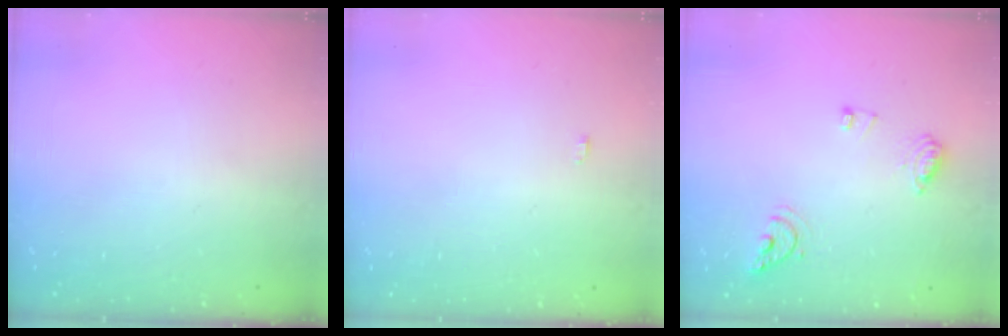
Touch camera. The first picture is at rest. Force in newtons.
{"total": 6.7, "press": 2.2, "slide": 6.3}
{"total": 8.3, "press": 8.2, "slide": 0.9}